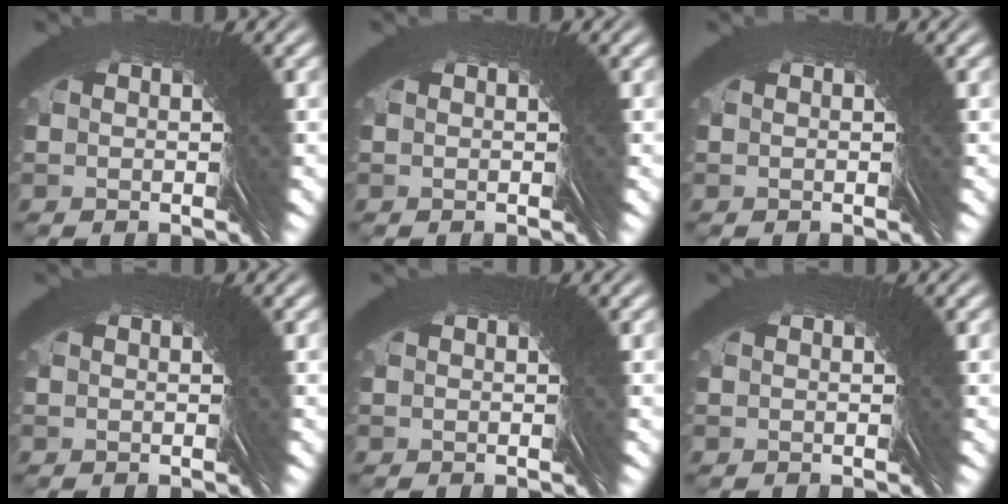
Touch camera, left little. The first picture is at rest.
{"total": 0.0}
{"total": 0.0}
{"total": 0.0}
{"total": 0.0}
{"total": 0.0}